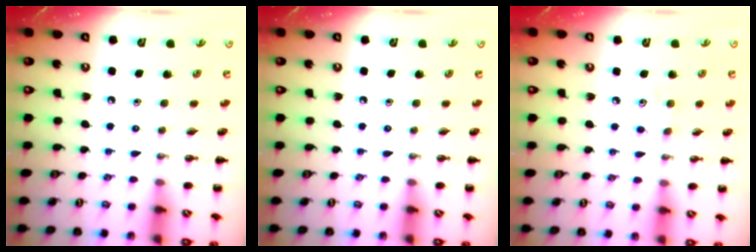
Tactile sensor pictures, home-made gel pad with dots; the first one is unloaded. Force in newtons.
{"total": 0.0}
{"total": 3.8, "press": 3.7, "slide": 1.0}